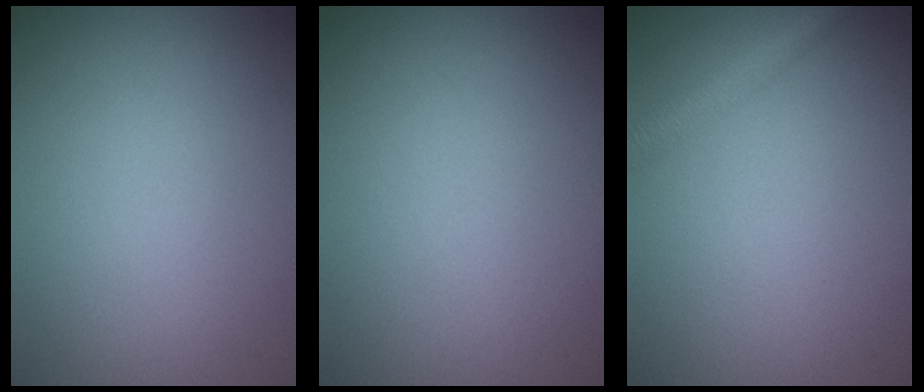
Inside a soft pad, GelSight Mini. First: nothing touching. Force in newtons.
{"total": 0.0}
{"total": 2.7, "press": 2.7, "slide": 0.1}